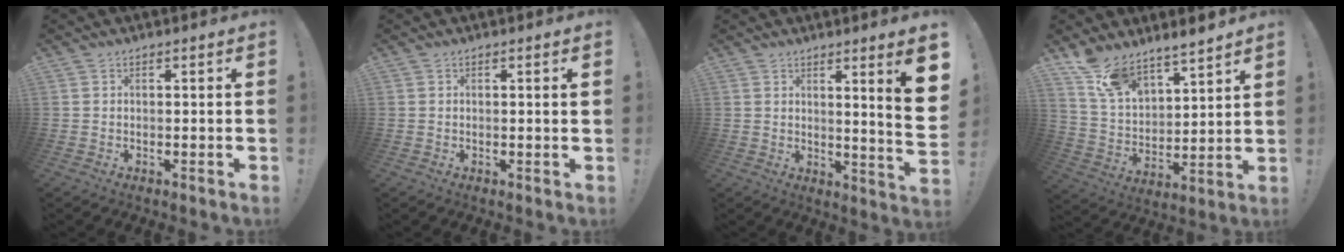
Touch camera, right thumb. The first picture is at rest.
{"total": 1.3, "force": [0.4, -0.2, 1.2], "torque": [-0.024, 0.002, 0.006]}
{"total": 10.0, "force": [3.6, -0.4, 9.2], "torque": [-0.124, -0.043, 0.049]}
{"total": 10.8, "force": [9.9, 3.3, 2.6], "torque": [-0.074, -0.080, 0.187]}